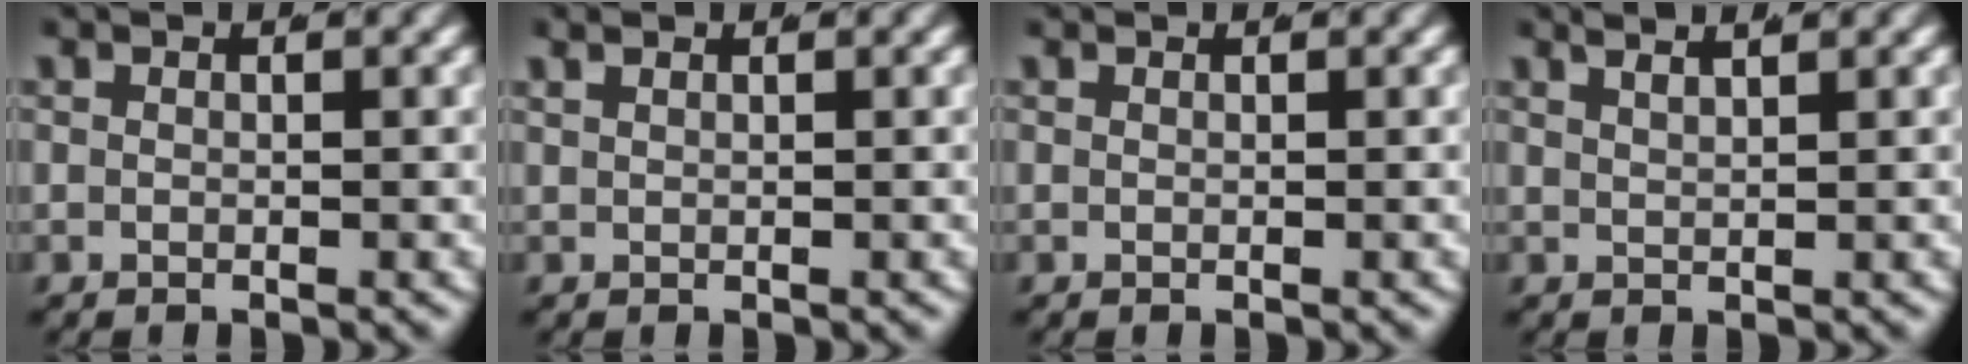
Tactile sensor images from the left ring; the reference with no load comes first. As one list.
[{"total": 0.7, "force": [0.6, -0.3, 0.2], "torque": [-0.001, 0.002, 0.013]}, {"total": 0.0}, {"total": 2.8, "force": [2.4, 0.2, 1.4], "torque": [-0.012, 0.007, 0.041]}]